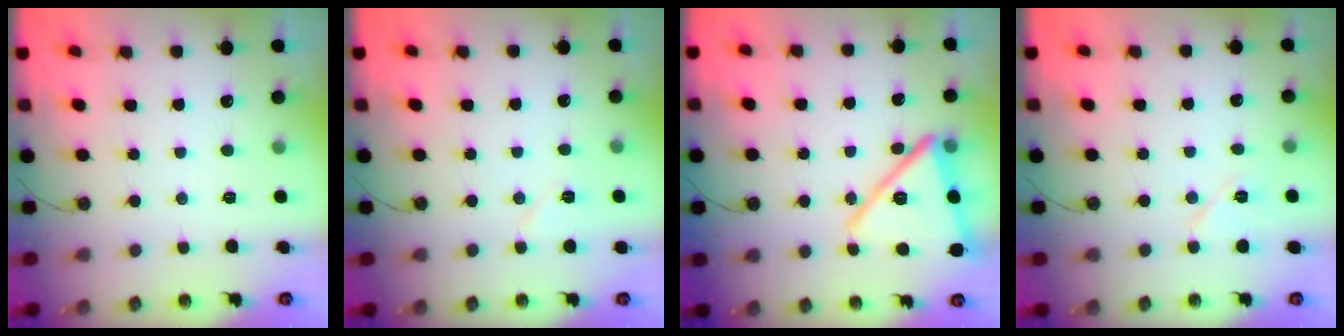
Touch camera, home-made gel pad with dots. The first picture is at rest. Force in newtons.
{"total": 5.4, "press": 5.0, "slide": 2.0}
{"total": 17.9, "press": 17.7, "slide": 2.6}
{"total": 8.5, "press": 5.0, "slide": 7.0}